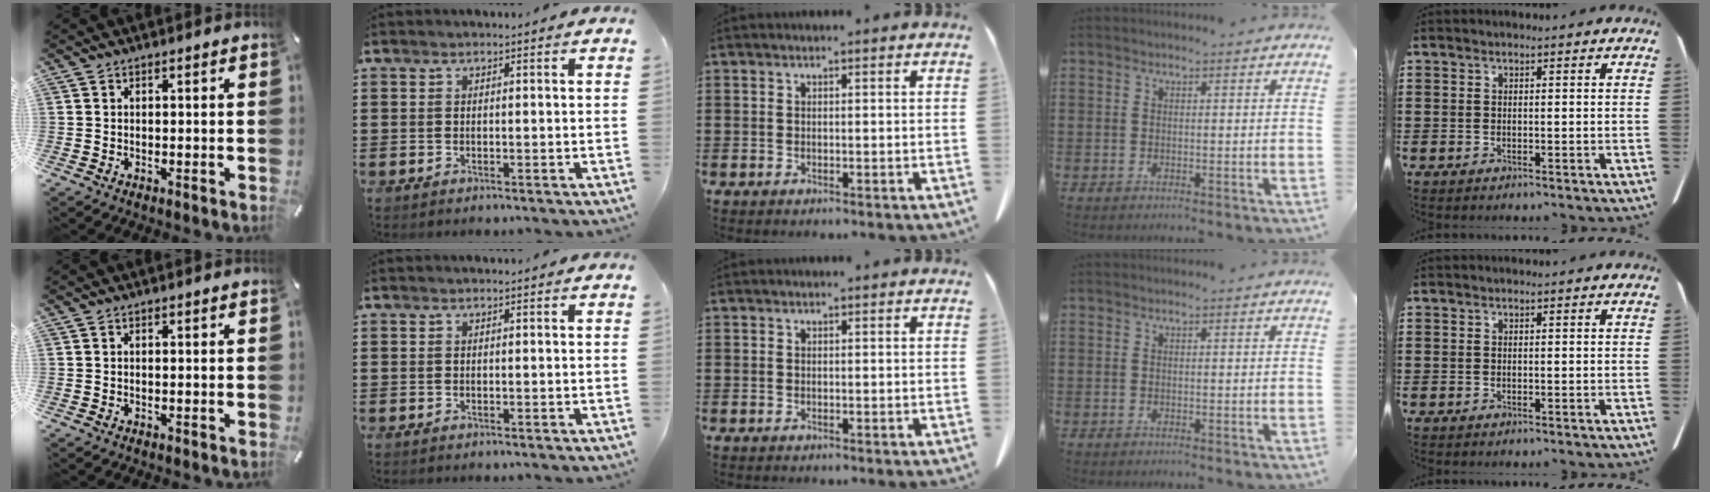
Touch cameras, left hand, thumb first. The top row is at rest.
{}